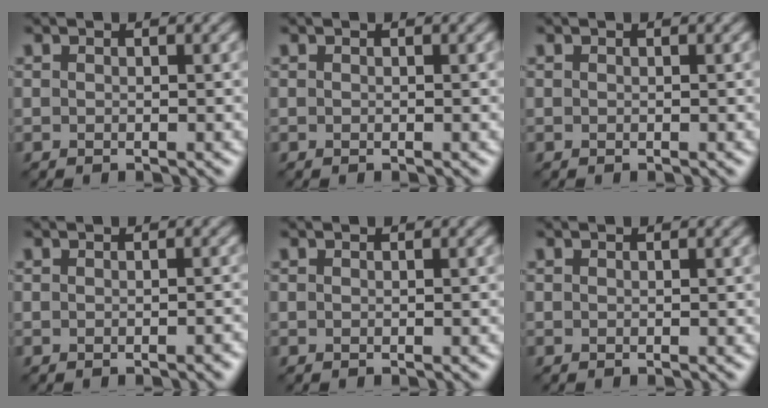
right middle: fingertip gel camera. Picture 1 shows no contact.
{"total": 0.0}
{"total": 0.0}
{"total": 0.8, "force": [-0.5, 0.2, 0.6], "torque": [-0.008, 0.002, -0.005]}
{"total": 0.0}
{"total": 0.0}